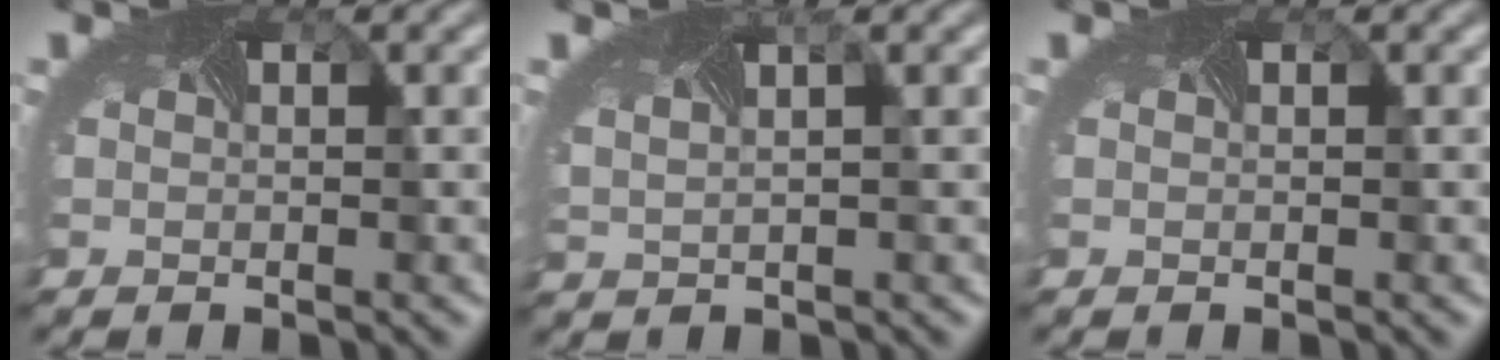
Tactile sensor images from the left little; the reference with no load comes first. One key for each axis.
{"total": 2.7, "fx": 1.9, "fy": 1.3, "fz": 1.3, "tx": -0.013, "ty": 0.016, "tz": 0.018}
{"total": 0.0}